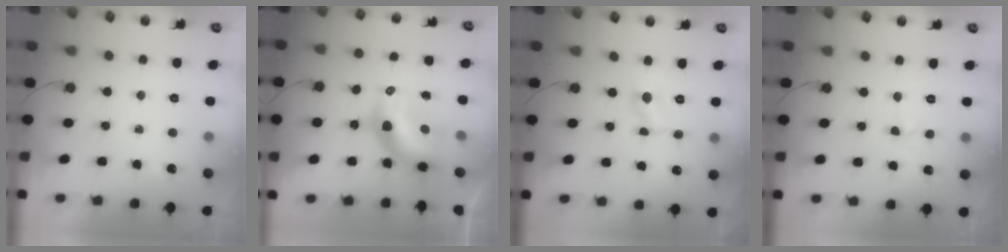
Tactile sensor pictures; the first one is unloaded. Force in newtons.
{"total": 9.4, "press": 9.4, "slide": 0.9}
{"total": 2.3, "press": 2.3, "slide": 0.2}
{"total": 2.7, "press": 2.0, "slide": 1.8}